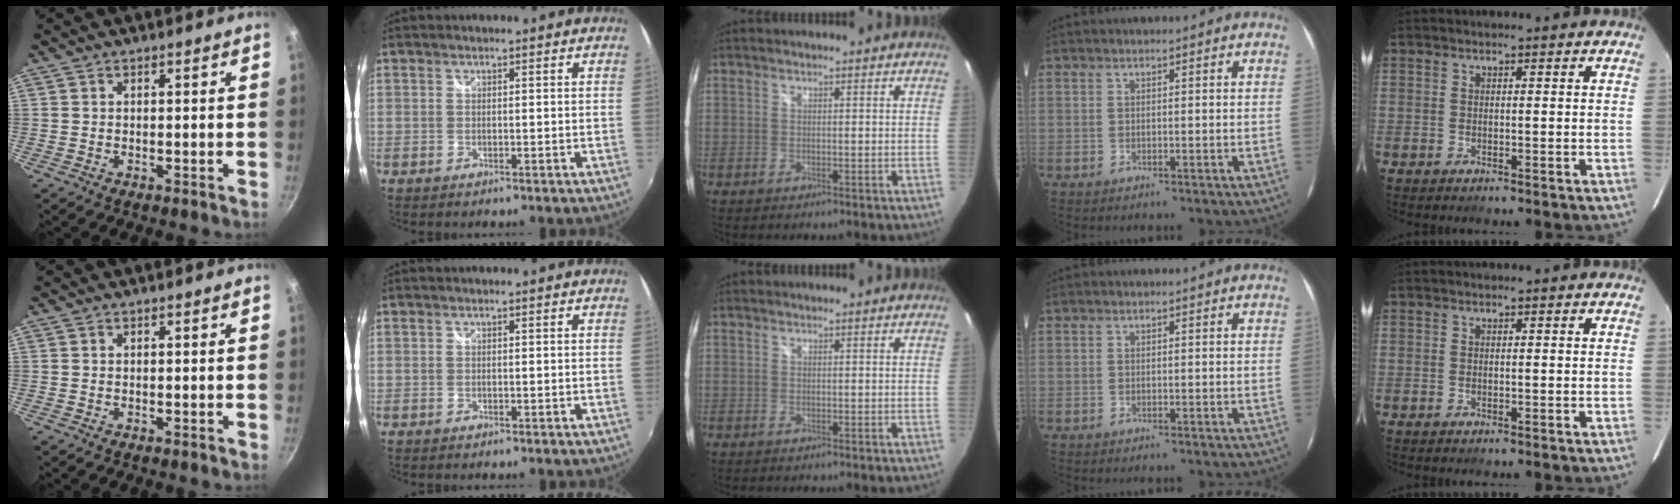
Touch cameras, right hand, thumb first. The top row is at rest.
{}